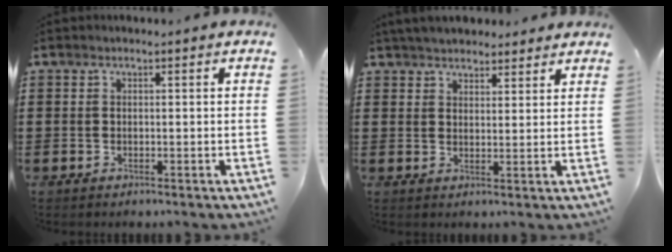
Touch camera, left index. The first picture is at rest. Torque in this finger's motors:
{"motor_torque": [1.00, -1.13, 0.96, 0.21]}